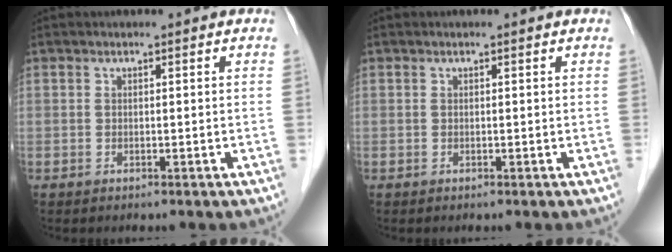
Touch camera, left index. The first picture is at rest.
{"total": 0.0}